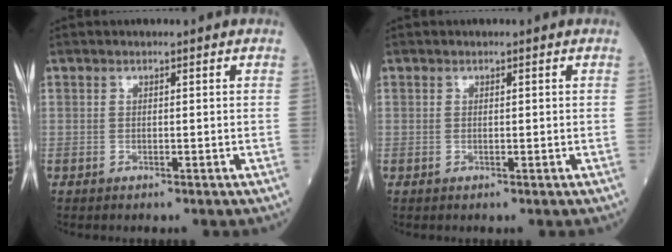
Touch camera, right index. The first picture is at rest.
{"total": 0.0}